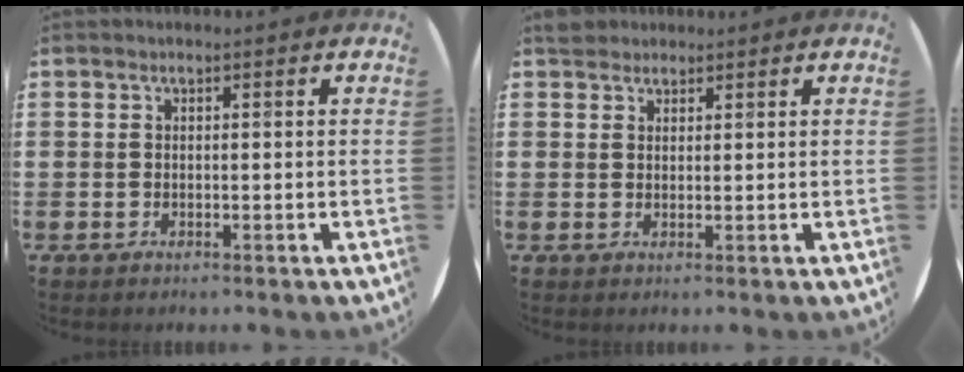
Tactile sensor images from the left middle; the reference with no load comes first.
{"total": 2.1, "force": [1.9, 0.9, 0.2], "torque": [0.001, 0.003, 0.036]}